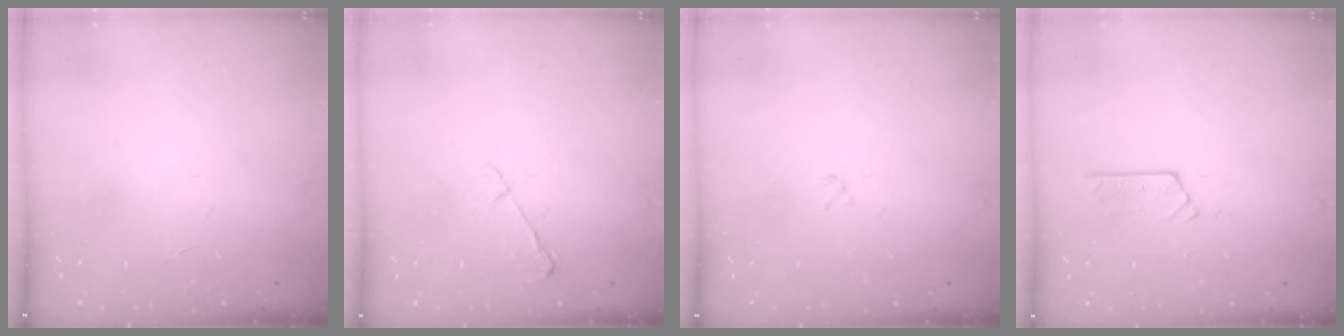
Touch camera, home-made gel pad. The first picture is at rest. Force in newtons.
{"total": 3.9, "press": 3.9, "slide": 0.6}
{"total": 1.2, "press": 1.2, "slide": 0.1}
{"total": 2.6, "press": 2.6, "slide": 0.2}